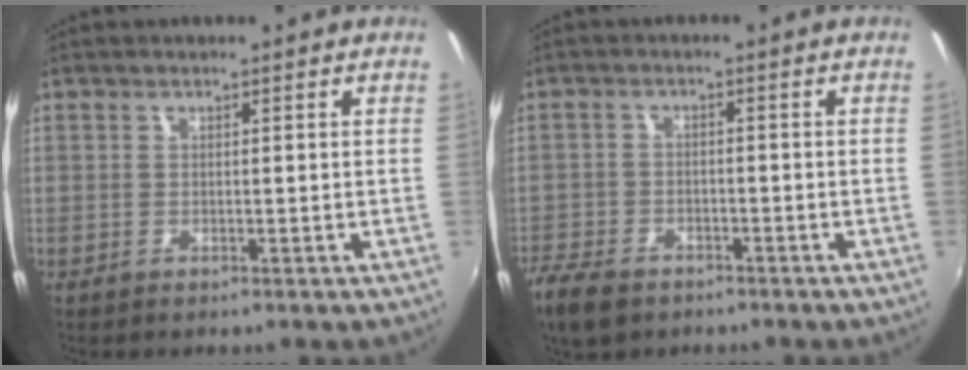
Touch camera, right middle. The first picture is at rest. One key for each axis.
{"total": 8.6, "fx": -6.1, "fy": 4.7, "fz": 3.7, "tx": -0.114, "ty": -0.016, "tz": -0.115}